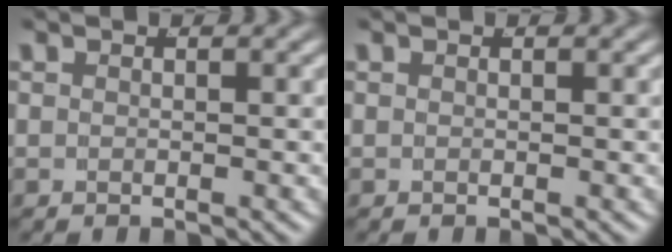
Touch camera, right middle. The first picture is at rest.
{"total": 0.0}